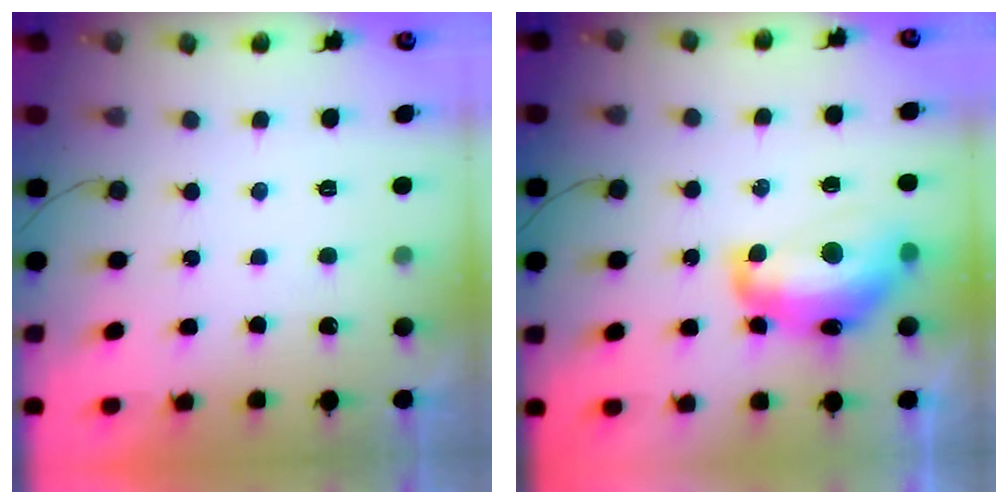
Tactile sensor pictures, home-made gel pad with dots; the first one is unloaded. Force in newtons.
{"total": 14.6, "press": 14.5, "slide": 1.6}